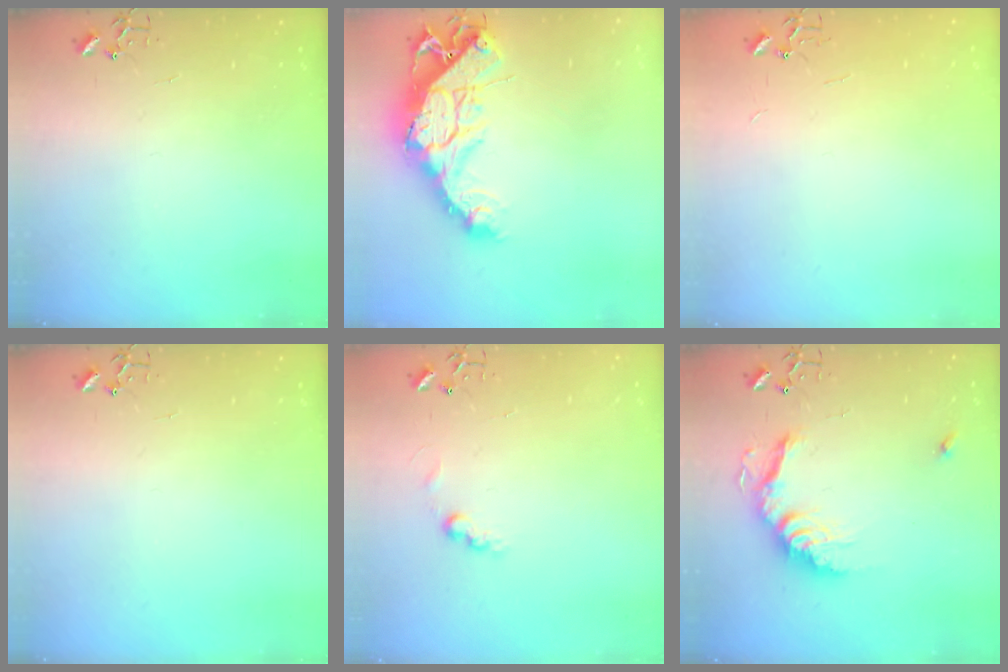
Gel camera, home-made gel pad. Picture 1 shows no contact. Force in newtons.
{"total": 18.5, "press": 18.4, "slide": 2.0}
{"total": 1.8, "press": 1.8, "slide": 0.2}
{"total": 0.0}
{"total": 6.4, "press": 6.4, "slide": 0.5}
{"total": 17.3, "press": 17.2, "slide": 1.5}